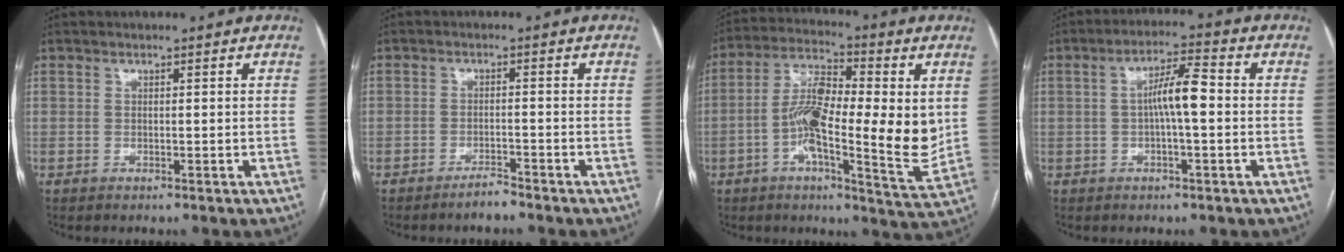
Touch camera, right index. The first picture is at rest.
{"total": 2.2, "force": [-2.1, 0.3, 0.8], "torque": [-0.011, 0.000, -0.035]}
{"total": 16.5, "force": [-0.1, 4.1, 15.9], "torque": [-0.268, 0.005, -0.012]}
{"total": 6.3, "force": [-0.1, 0.9, 6.2], "torque": [-0.113, 0.017, -0.004]}